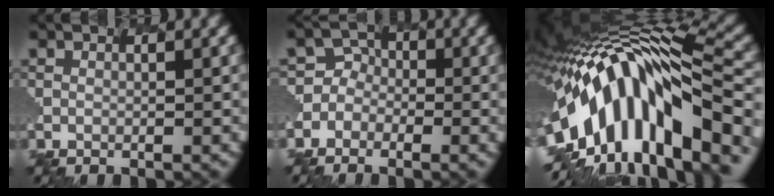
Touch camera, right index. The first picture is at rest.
{"total": 3.3, "force": [-2.0, 2.5, -0.9], "torque": [0.017, 0.013, -0.048]}
{"total": 12.1, "force": [-5.2, 5.7, 9.3], "torque": [-0.170, 0.028, -0.096]}